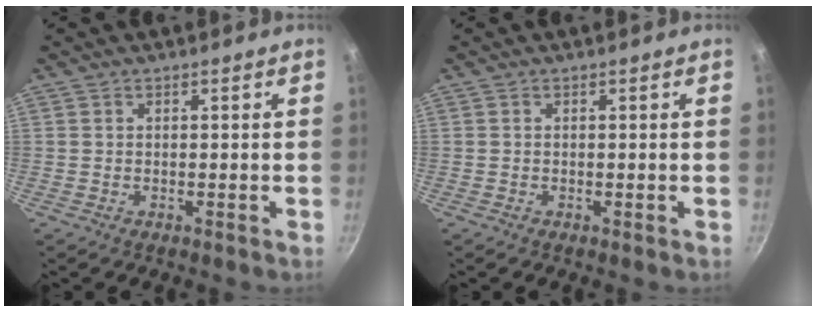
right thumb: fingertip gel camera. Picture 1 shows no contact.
{"total": 0.0}